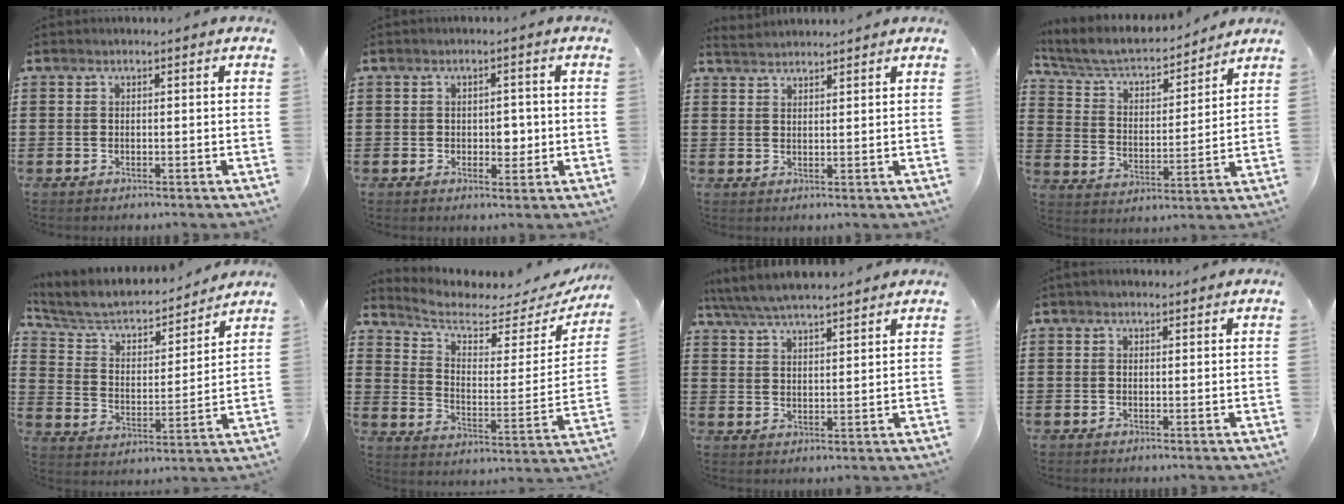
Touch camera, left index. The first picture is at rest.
{"total": 3.1, "force": [0.0, 2.0, 2.3], "torque": [-0.033, -0.001, -0.006]}
{"total": 2.3, "force": [2.3, 0.1, 0.0], "torque": [-0.007, 0.000, 0.046]}
{"total": 5.9, "force": [5.2, 1.5, 2.4], "torque": [-0.070, -0.034, 0.083]}
{"total": 5.7, "force": [4.9, 2.1, 2.2], "torque": [-0.069, -0.034, 0.077]}
{"total": 5.5, "force": [4.3, 2.2, 2.7], "torque": [-0.078, -0.030, 0.070]}
{"total": 5.4, "force": [5.1, 0.6, 1.9], "torque": [-0.054, -0.017, 0.092]}
{"total": 0.9, "force": [0.7, 0.3, 0.4], "torque": [-0.009, 0.002, 0.014]}